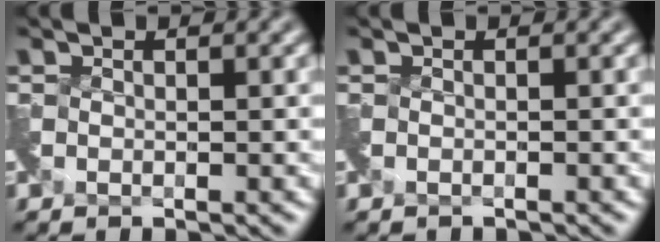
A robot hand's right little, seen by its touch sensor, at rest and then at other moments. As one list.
[{"total": 0.8, "force": [-0.7, 0.2, 0.0], "torque": [0.000, -0.010, -0.020]}]